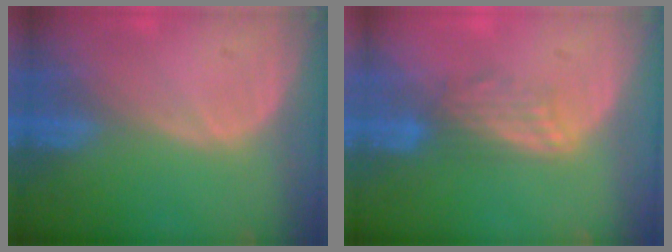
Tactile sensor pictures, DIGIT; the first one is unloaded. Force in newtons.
{"total": 3.3, "press": 3.1, "slide": 1.2}